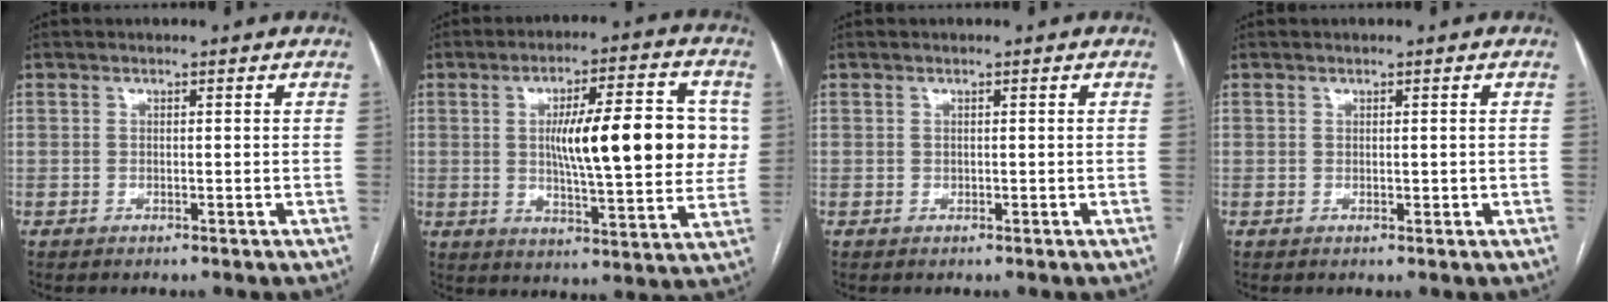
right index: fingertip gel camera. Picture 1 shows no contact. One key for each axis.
{"total": 17.0, "fx": 2.3, "fy": 3.6, "fz": 16.5, "tx": -0.242, "ty": 0.018, "tz": 0.036}
{"total": 0.0}
{"total": 0.7, "fx": 0.1, "fy": 0.3, "fz": 0.6, "tx": -0.012, "ty": -0.004, "tz": 0.003}